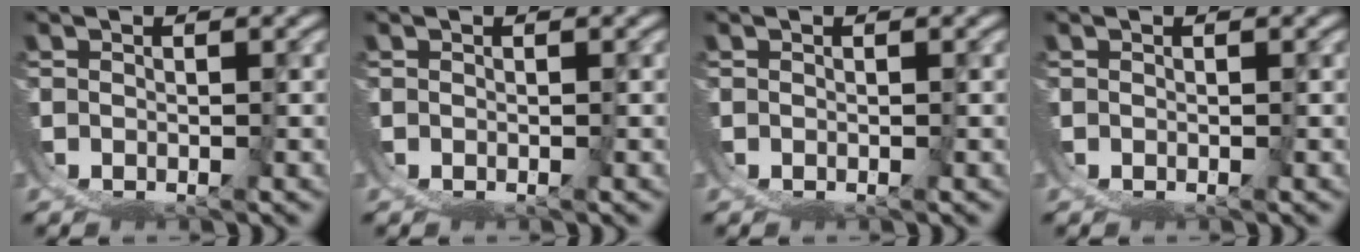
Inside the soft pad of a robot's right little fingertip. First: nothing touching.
{"total": 0.0}
{"total": 0.0}
{"total": 0.0}